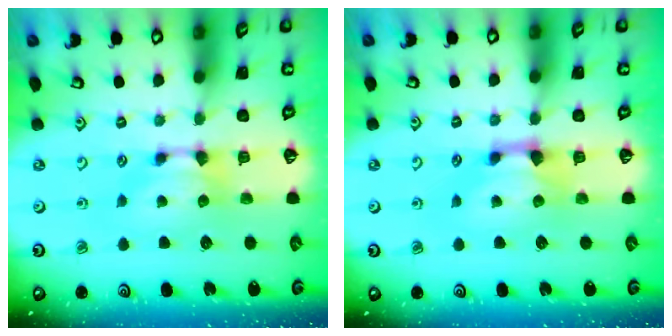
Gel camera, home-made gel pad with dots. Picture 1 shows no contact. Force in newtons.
{"total": 1.6, "press": 1.1, "slide": 1.1}